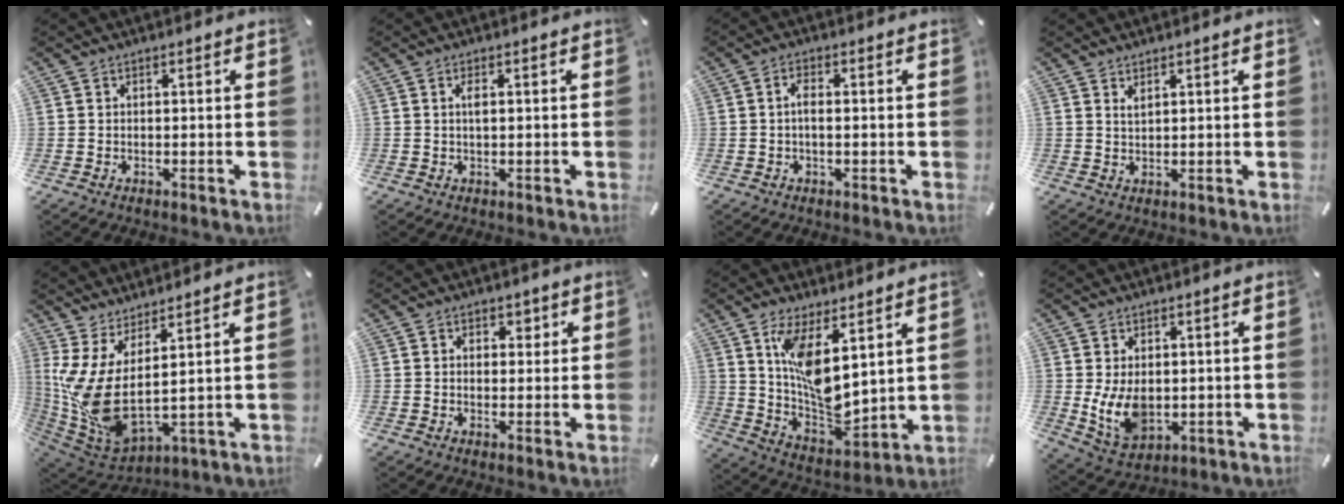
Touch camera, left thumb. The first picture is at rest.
{"total": 1.6, "force": [0.3, 0.4, 1.5], "torque": [-0.032, 0.001, 0.004]}
{"total": 2.6, "force": [-0.2, 1.0, 2.4], "torque": [-0.043, 0.003, -0.004]}
{"total": 1.5, "force": [1.3, 0.3, 0.8], "torque": [-0.017, -0.001, 0.023]}
{"total": 8.9, "force": [1.0, 3.3, 8.3], "torque": [-0.193, -0.054, 0.020]}
{"total": 2.8, "force": [0.7, 2.4, 1.2], "torque": [-0.002, -0.003, 0.004]}
{"total": 11.9, "force": [6.0, 5.2, 8.9], "torque": [-0.168, -0.048, 0.112]}
{"total": 9.1, "force": [0.1, 6.6, 6.3], "torque": [-0.132, -0.002, 0.004]}